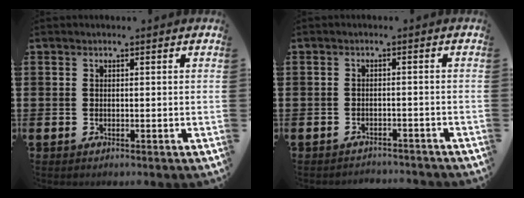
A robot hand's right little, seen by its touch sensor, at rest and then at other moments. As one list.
[{"total": 1.5, "force": [-1.5, 0.0, -0.2], "torque": [-0.001, 0.003, -0.032]}]